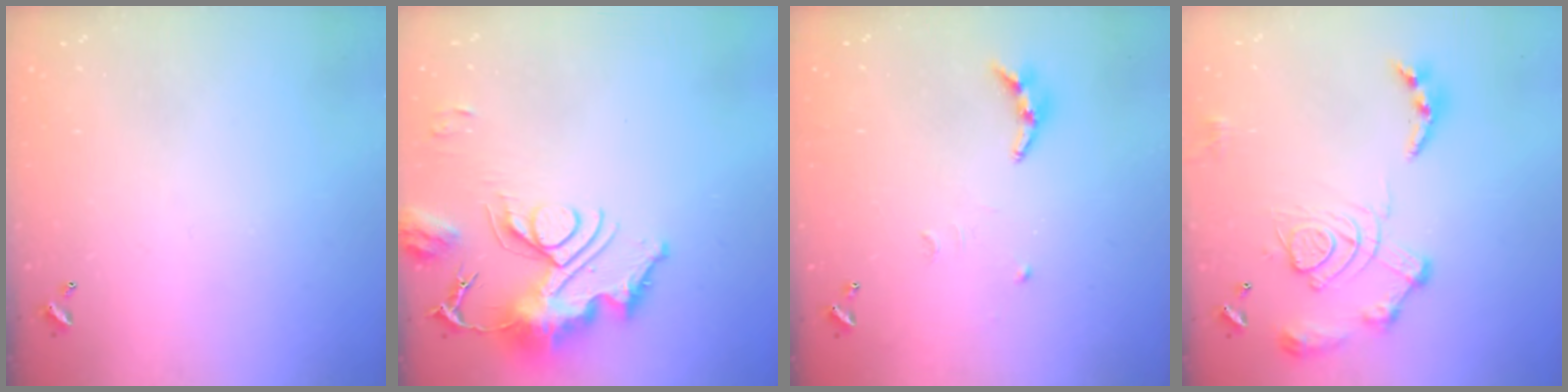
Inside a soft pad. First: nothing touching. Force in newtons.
{"total": 15.1, "press": 15.0, "slide": 1.8}
{"total": 7.9, "press": 7.9, "slide": 0.2}
{"total": 15.6, "press": 15.5, "slide": 1.6}